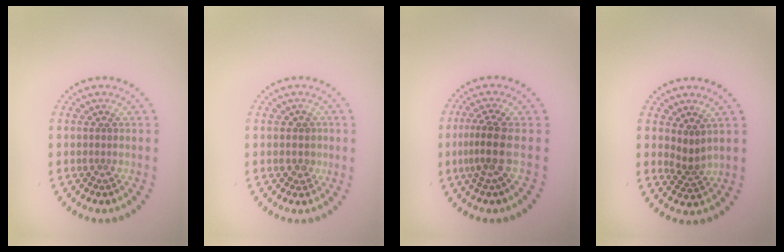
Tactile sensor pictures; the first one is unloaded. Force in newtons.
{"total": 1.5, "press": 1.3, "slide": 0.7}
{"total": 2.8, "press": 2.1, "slide": 1.8}
{"total": 1.9, "press": 1.2, "slide": 1.4}